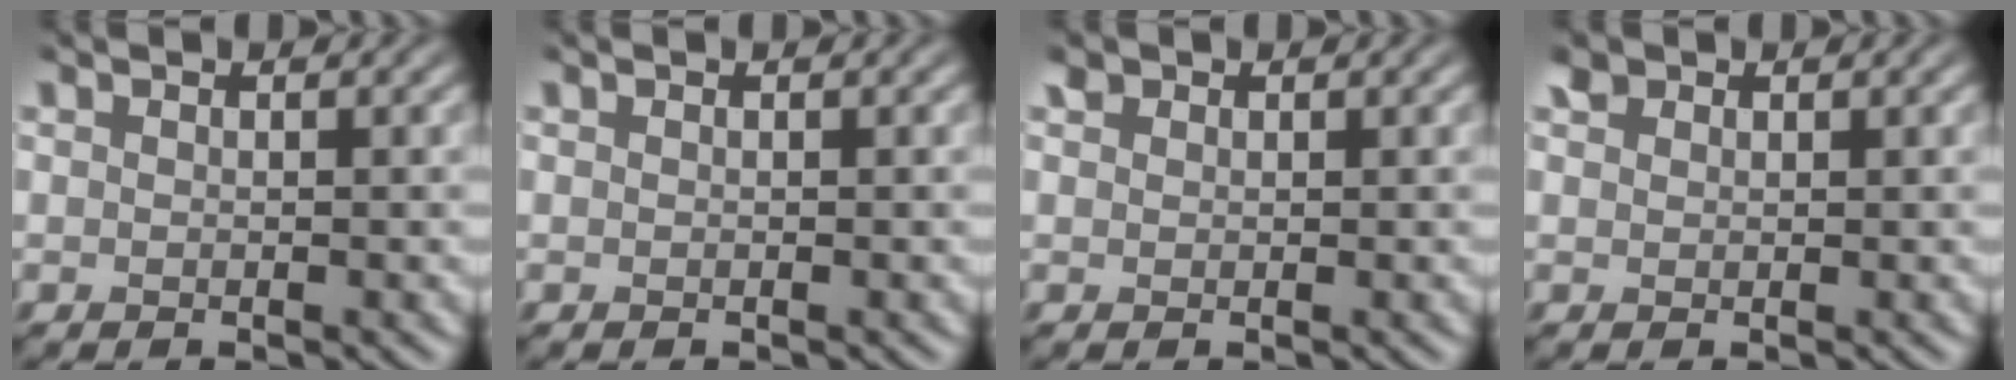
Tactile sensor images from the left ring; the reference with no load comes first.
{"total": 0.0}
{"total": 0.7, "force": [0.3, 0.6, 0.1], "torque": [-0.004, 0.003, 0.005]}
{"total": 0.9, "force": [0.5, 0.7, 0.2], "torque": [-0.007, 0.003, 0.008]}